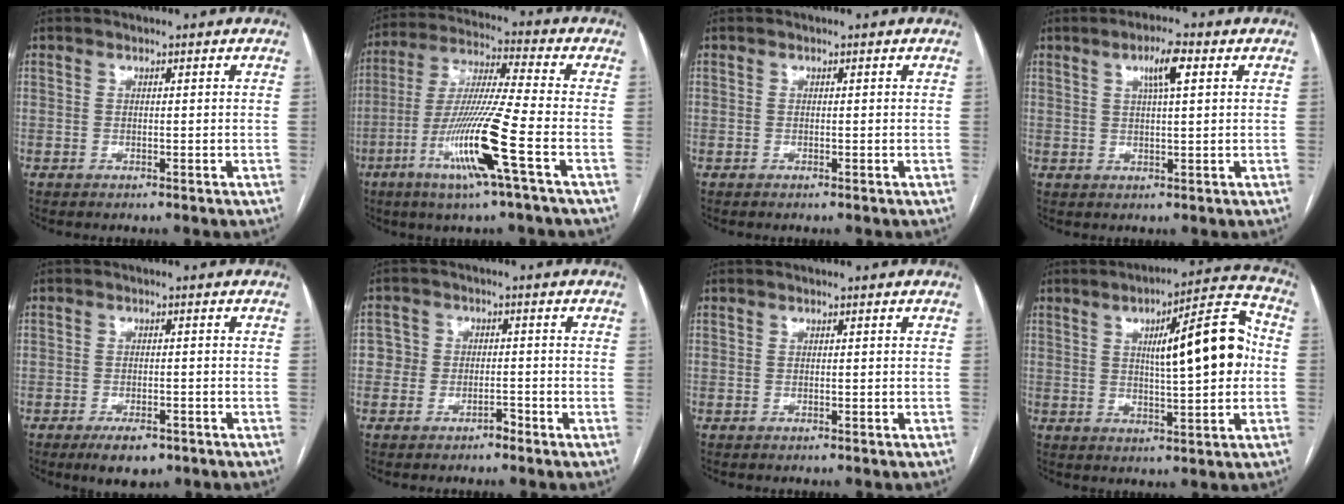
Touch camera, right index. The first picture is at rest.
{"total": 14.4, "force": [-5.7, -1.1, 13.2], "torque": [-0.266, -0.018, -0.113]}
{"total": 0.0}
{"total": 4.5, "force": [1.9, 0.5, 4.1], "torque": [-0.076, 0.007, 0.033]}
{"total": 4.6, "force": [-2.9, 2.0, 2.9], "torque": [-0.049, -0.002, -0.039]}
{"total": 3.4, "force": [-1.6, 2.8, 0.9], "torque": [0.002, 0.016, -0.034]}
{"total": 0.0}
{"total": 13.8, "force": [1.6, 2.3, 13.5], "torque": [-0.194, 0.032, 0.023]}